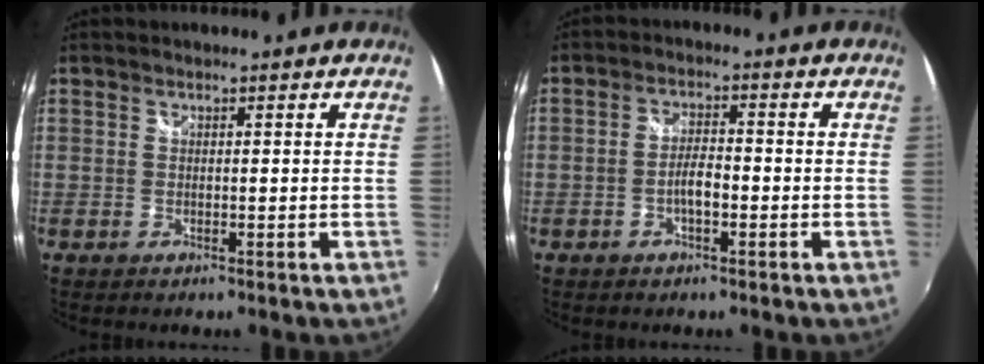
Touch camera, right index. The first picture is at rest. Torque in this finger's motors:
{"motor_torque": [0.14, 0.02, 0.12, 0.05]}